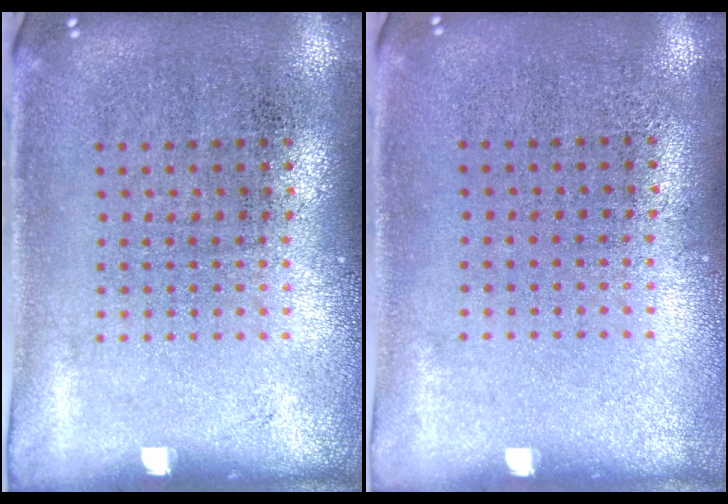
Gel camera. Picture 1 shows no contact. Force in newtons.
{"total": 0.0}